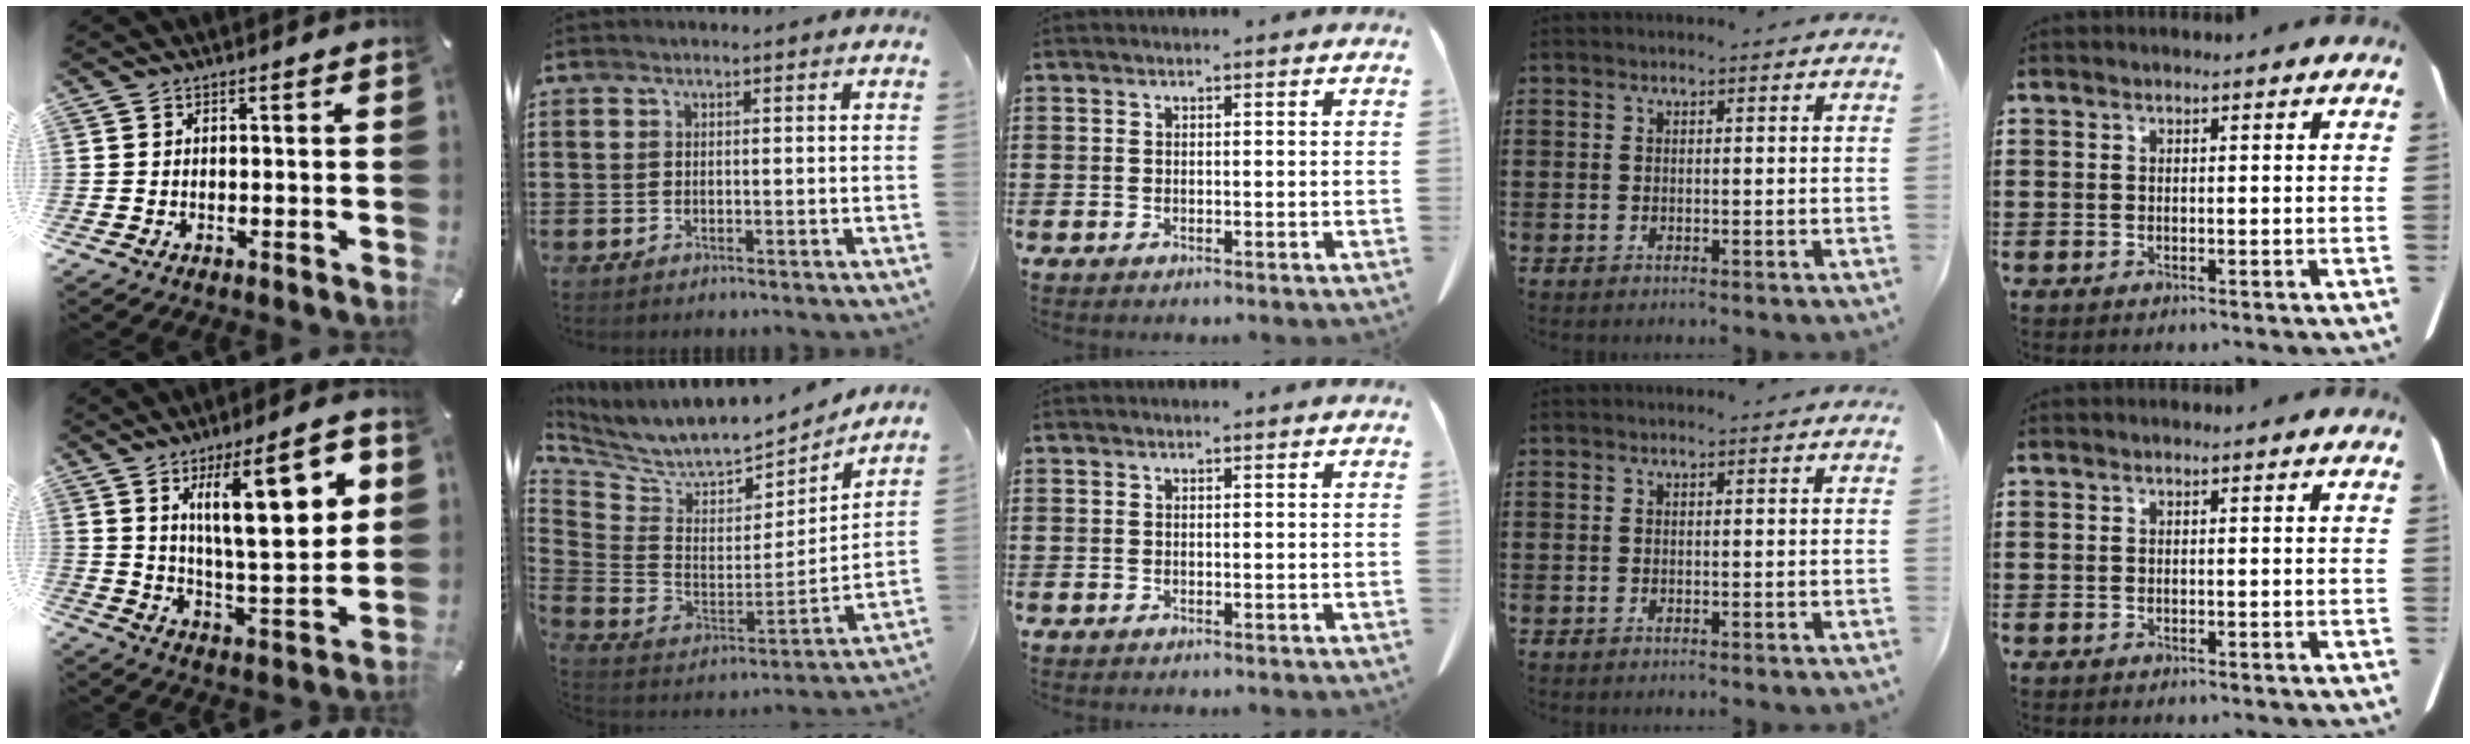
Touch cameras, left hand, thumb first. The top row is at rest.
{"thumb": {"total": 20.0, "force": [7.9, 6.7, 17.1], "torque": [-0.250, -0.024, 0.117]}, "index": {"total": 7.4, "force": [6.8, 1.4, 2.5], "torque": [-0.085, -0.062, 0.114]}}